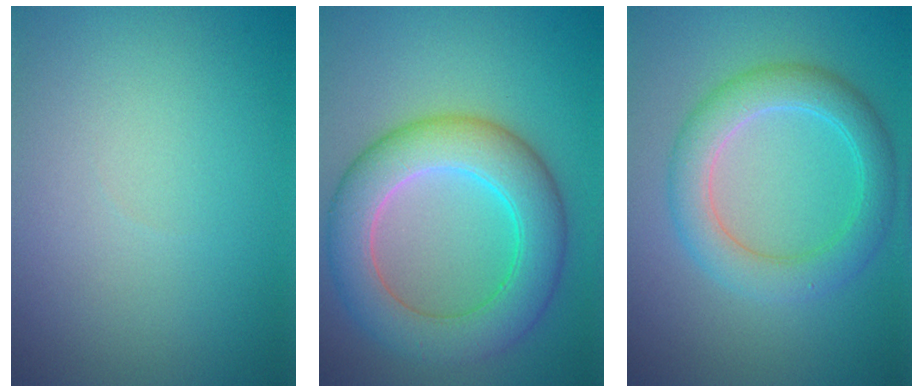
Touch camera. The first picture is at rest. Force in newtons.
{"total": 7.6, "press": 7.6, "slide": 0.1}
{"total": 4.7, "press": 4.7, "slide": 0.1}